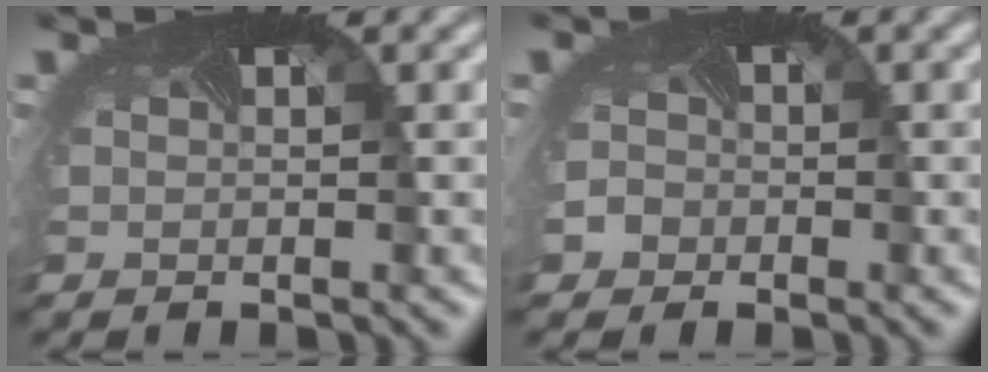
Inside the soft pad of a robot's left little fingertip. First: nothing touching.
{"total": 2.2, "force": [-0.8, 2.0, 0.6], "torque": [-0.001, 0.001, -0.016]}